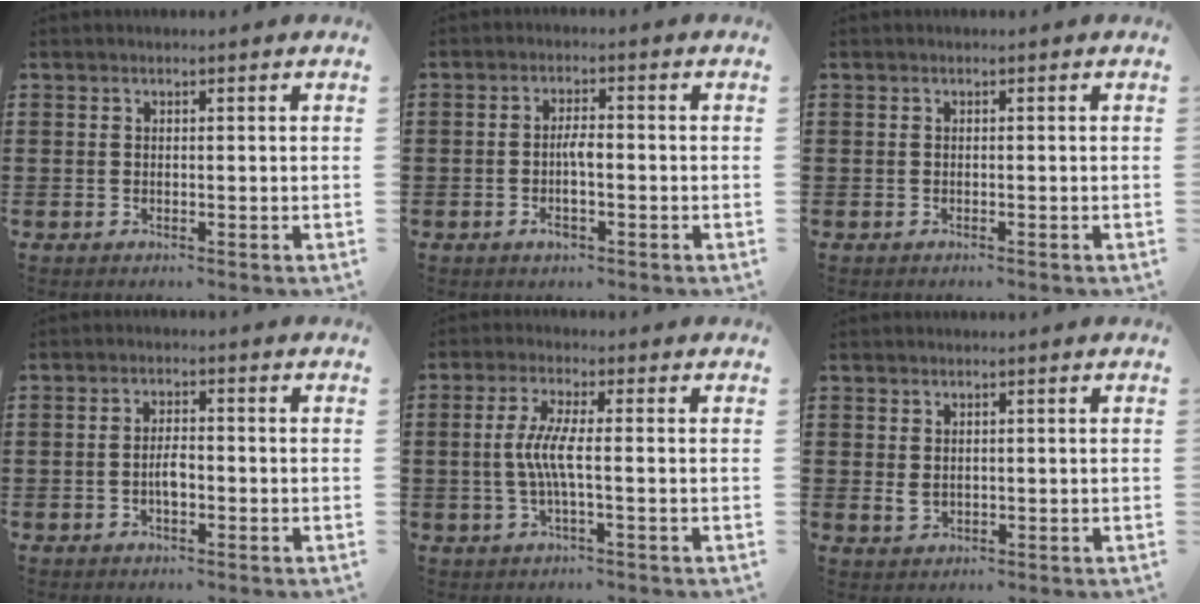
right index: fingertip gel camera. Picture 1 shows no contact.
{"total": 3.5, "force": [-1.0, 1.2, 3.2], "torque": [-0.064, 0.002, -0.022]}
{"total": 0.0}
{"total": 2.9, "force": [-0.8, 1.1, 2.6], "torque": [-0.057, 0.002, -0.018]}
{"total": 5.2, "force": [-0.5, 0.5, 5.1], "torque": [-0.115, -0.011, -0.020]}
{"total": 1.5, "force": [0.4, 1.0, 1.1], "torque": [-0.030, 0.000, 0.005]}